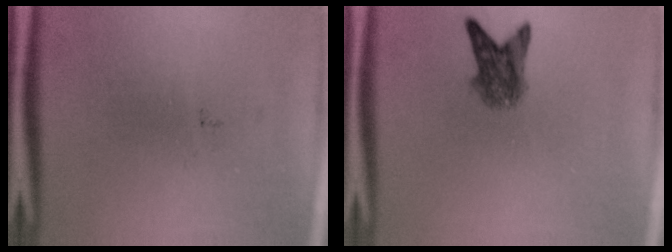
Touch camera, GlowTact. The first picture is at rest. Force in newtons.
{"total": 3.9}